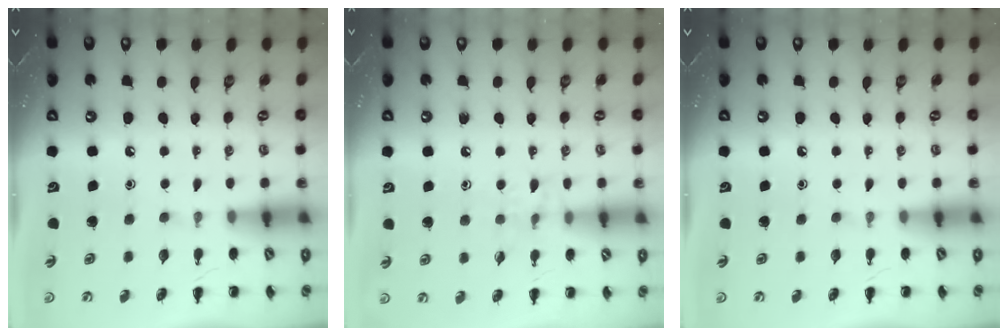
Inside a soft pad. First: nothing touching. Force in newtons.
{"total": 7.9, "press": 7.8, "slide": 1.6}
{"total": 0.0}